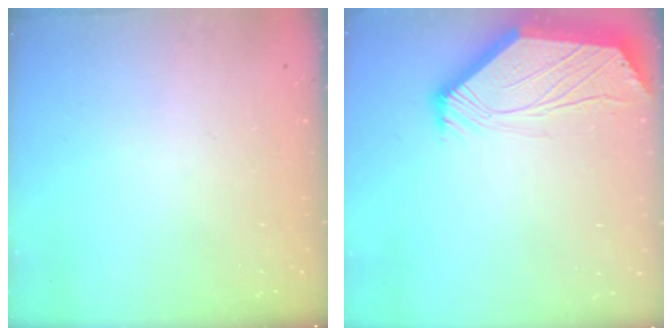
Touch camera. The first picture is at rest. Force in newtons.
{"total": 3.4, "press": 3.3, "slide": 0.6}